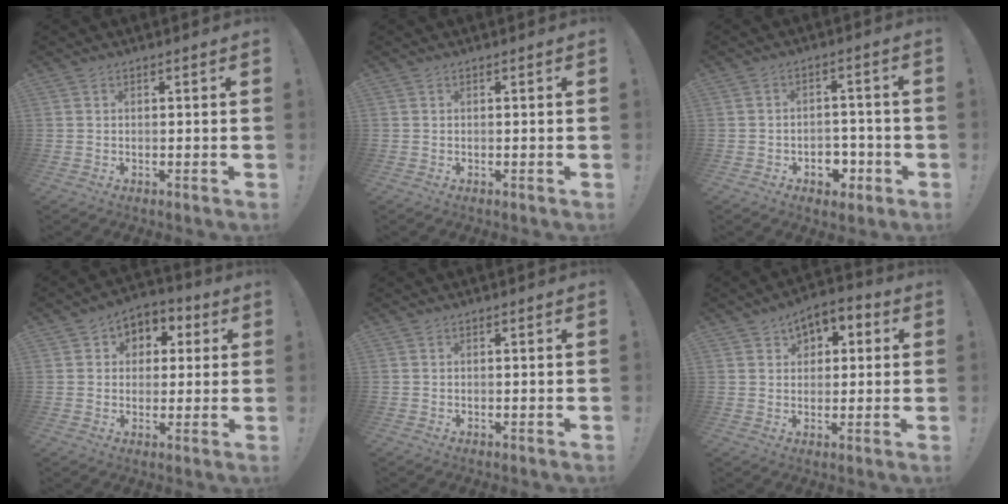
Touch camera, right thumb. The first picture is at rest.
{"total": 0.0}
{"total": 6.4, "force": [-2.7, 5.1, 2.7], "torque": [-0.032, 0.017, -0.042]}
{"total": 6.3, "force": [0.3, 6.1, 1.9], "torque": [-0.012, 0.001, 0.009]}
{"total": 0.0}
{"total": 5.5, "force": [2.4, 4.4, 2.3], "torque": [-0.023, -0.012, 0.043]}